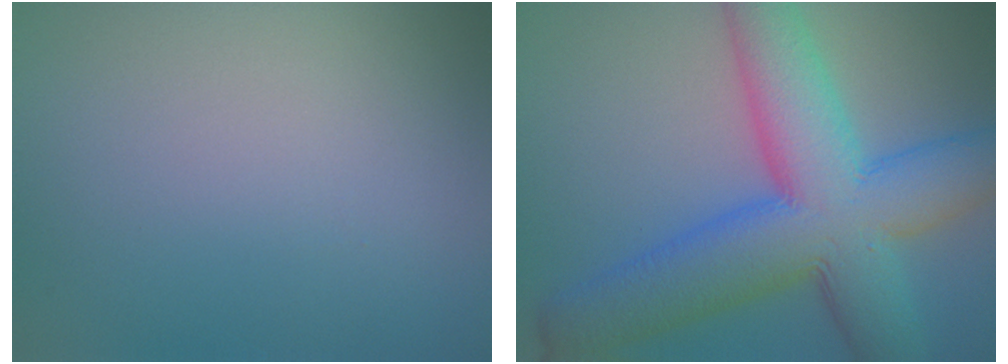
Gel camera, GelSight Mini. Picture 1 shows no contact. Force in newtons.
{"total": 12.3, "press": 12.3, "slide": 0.4}